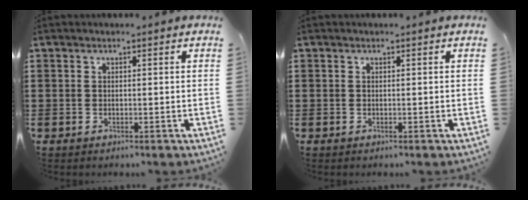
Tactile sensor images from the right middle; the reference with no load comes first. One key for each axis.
{"total": 0.0}